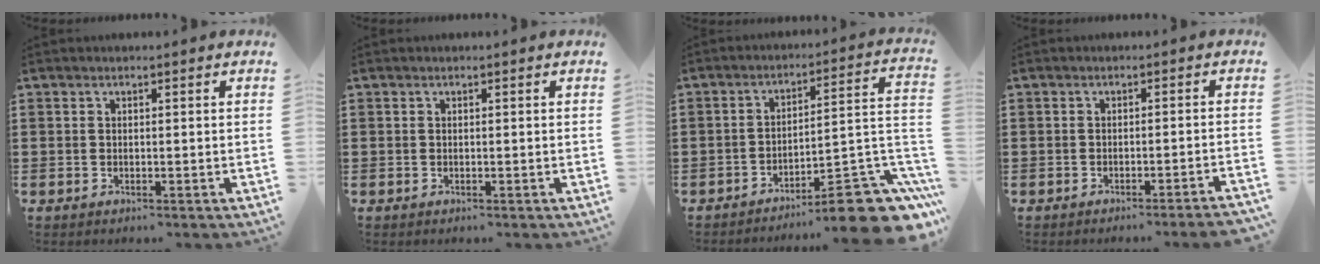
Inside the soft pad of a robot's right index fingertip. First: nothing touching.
{"total": 0.0}
{"total": 11.3, "force": [-8.4, 2.0, 7.3], "torque": [-0.083, 0.019, -0.151]}
{"total": 1.9, "force": [-1.6, -0.5, 1.0], "torque": [-0.017, -0.001, -0.031]}